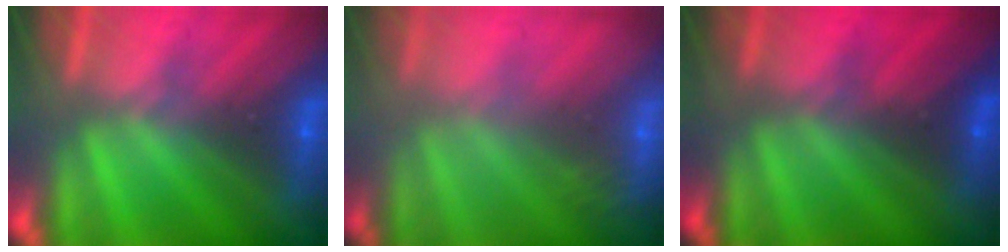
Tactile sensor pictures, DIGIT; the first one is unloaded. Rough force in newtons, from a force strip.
{"total": 2.4}
{"total": 1.9}